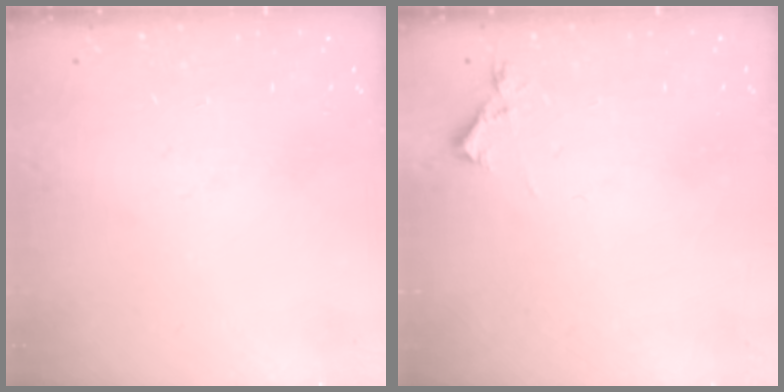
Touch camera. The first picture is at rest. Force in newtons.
{"total": 3.4, "press": 3.3, "slide": 0.7}